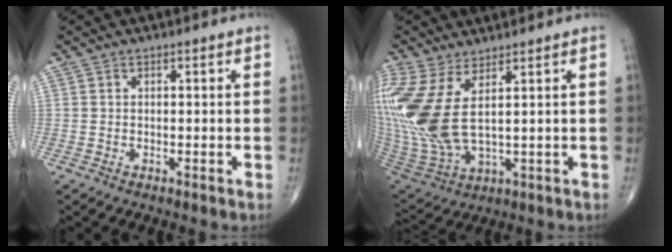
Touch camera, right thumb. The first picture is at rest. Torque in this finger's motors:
{"motor_torque": [2.00, 3.01, 1.72, 0.21, 0.29]}